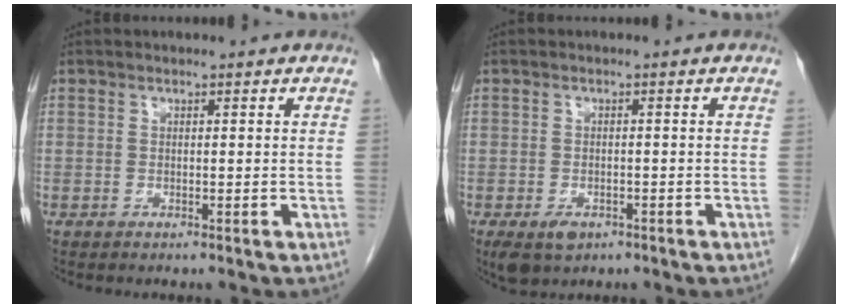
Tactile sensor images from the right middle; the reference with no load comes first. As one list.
[{"total": 4.3, "force": [-2.5, 2.6, 2.4], "torque": [-0.046, -0.007, -0.032]}]